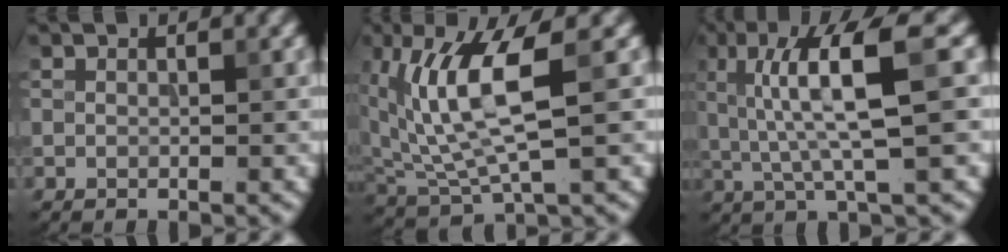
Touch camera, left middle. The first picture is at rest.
{"total": 7.8, "force": [1.8, 2.5, 7.2], "torque": [-0.156, -0.002, 0.036]}
{"total": 7.6, "force": [1.4, 1.3, 7.4], "torque": [-0.131, 0.006, 0.026]}